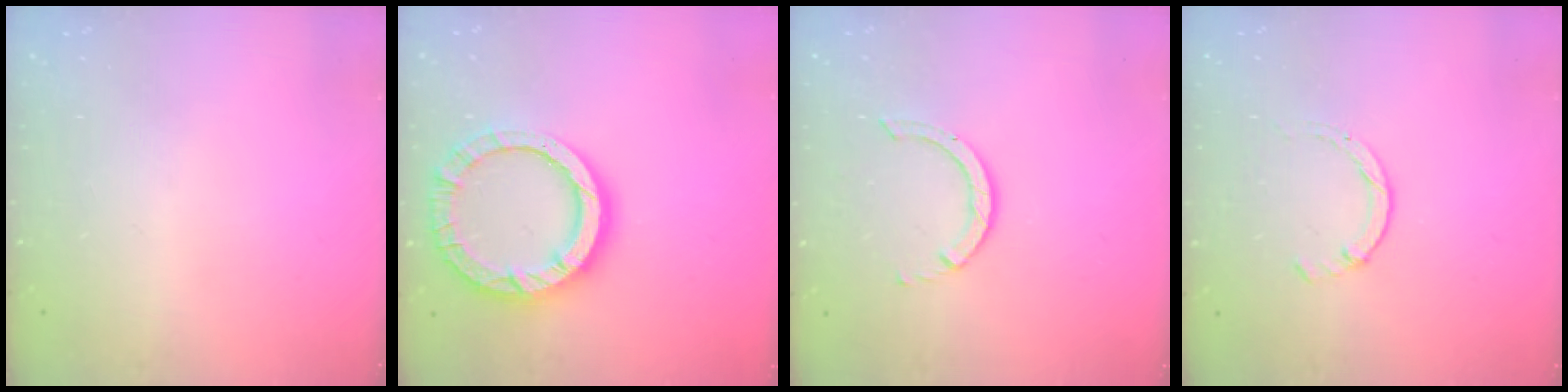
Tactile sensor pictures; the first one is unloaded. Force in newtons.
{"total": 13.7, "press": 13.6, "slide": 1.4}
{"total": 2.9, "press": 2.9, "slide": 0.2}
{"total": 1.7, "press": 1.7, "slide": 0.3}